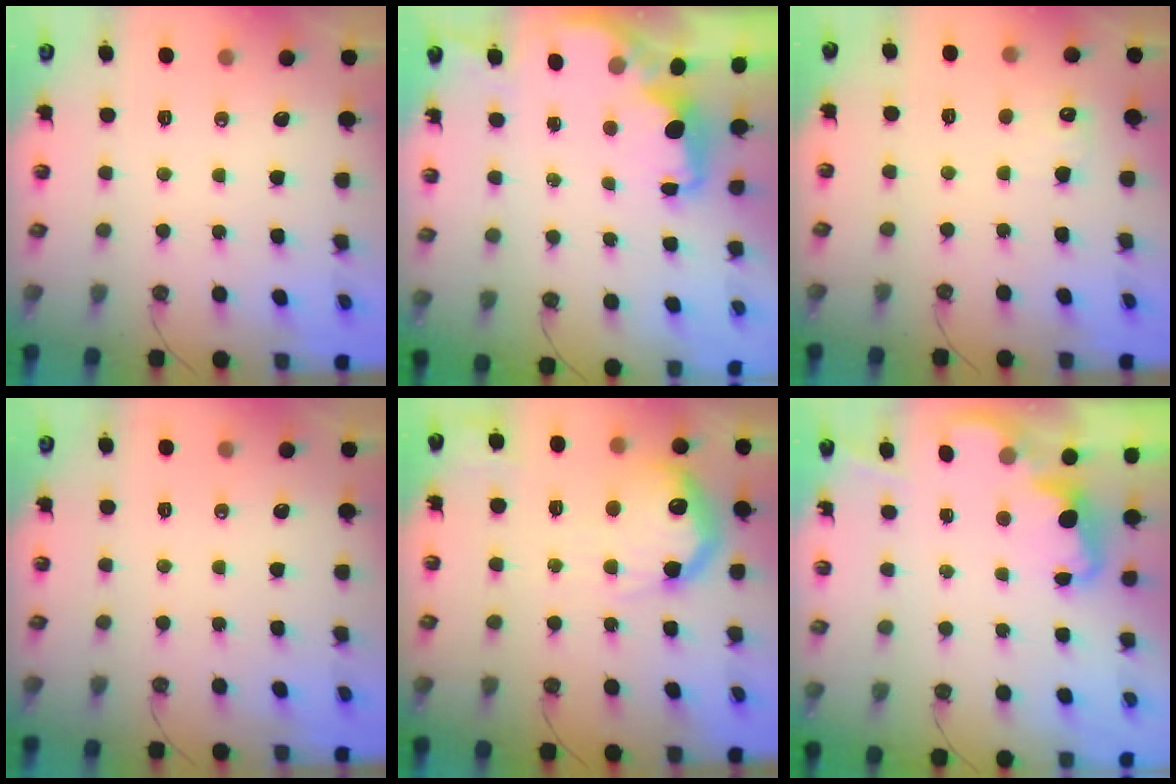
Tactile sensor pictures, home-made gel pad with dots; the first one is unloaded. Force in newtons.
{"total": 2.0, "press": 1.9, "slide": 0.8}
{"total": 4.9, "press": 4.8, "slide": 1.2}
{"total": 0.0}
{"total": 17.1, "press": 17.1, "slide": 0.7}
{"total": 2.4, "press": 2.3, "slide": 0.5}